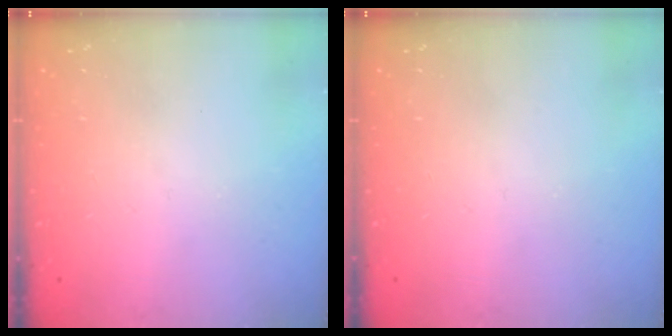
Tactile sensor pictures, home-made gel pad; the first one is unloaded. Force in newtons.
{"total": 0.0}